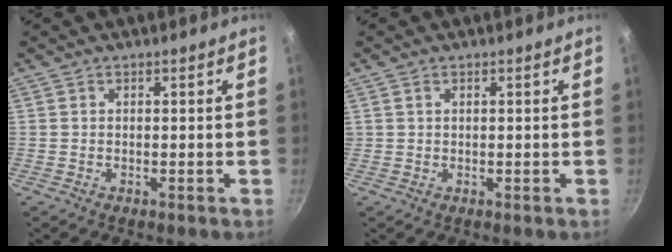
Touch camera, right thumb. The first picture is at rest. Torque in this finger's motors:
{"motor_torque": [-0.84, 0.17, 0.12, 0.65, 0.01]}